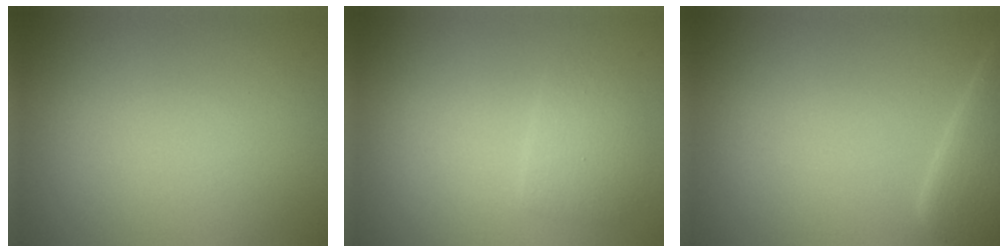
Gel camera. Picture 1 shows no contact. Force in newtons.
{"total": 2.0, "press": 2.0, "slide": 0.1}
{"total": 4.2, "press": 4.2, "slide": 0.3}